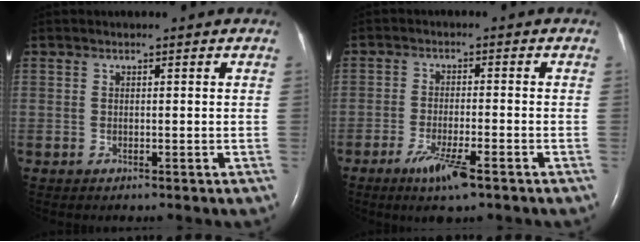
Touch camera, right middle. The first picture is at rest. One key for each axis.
{"total": 6.1, "fx": -3.8, "fy": 0.6, "fz": 4.8, "tx": -0.098, "ty": -0.013, "tz": -0.065}